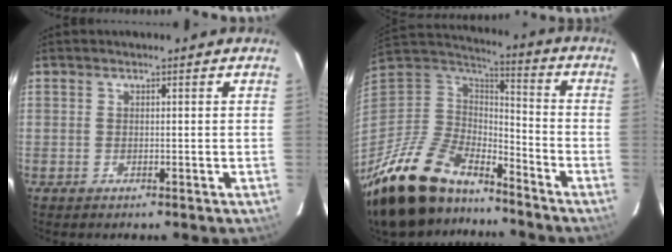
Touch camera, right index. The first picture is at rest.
{"total": 25.1, "force": [-18.5, 10.5, 13.4], "torque": [-0.289, -0.021, -0.321]}